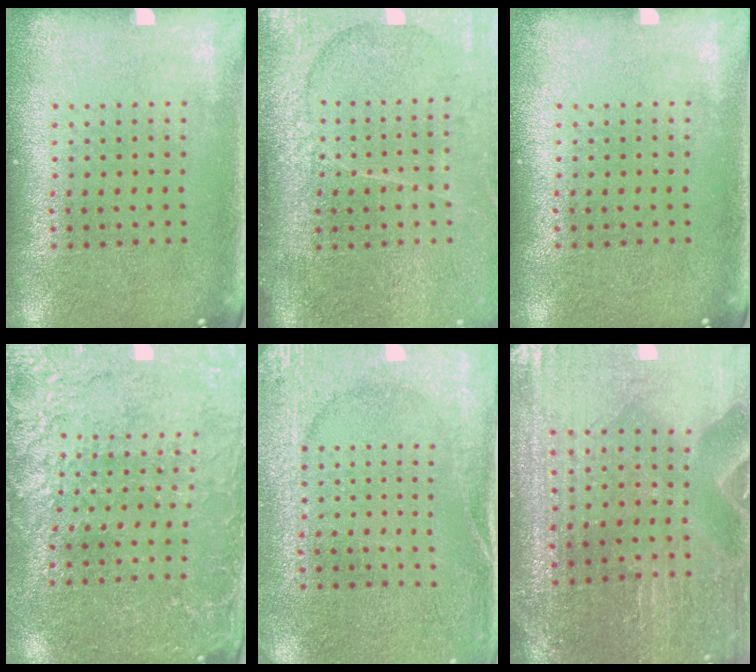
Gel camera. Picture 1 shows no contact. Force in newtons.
{"total": 4.3, "press": 3.5, "slide": 2.4}
{"total": 0.0}
{"total": 2.9, "press": 2.8, "slide": 0.7}
{"total": 2.6, "press": 2.5, "slide": 0.5}
{"total": 1.2, "press": 1.2, "slide": 0.0}